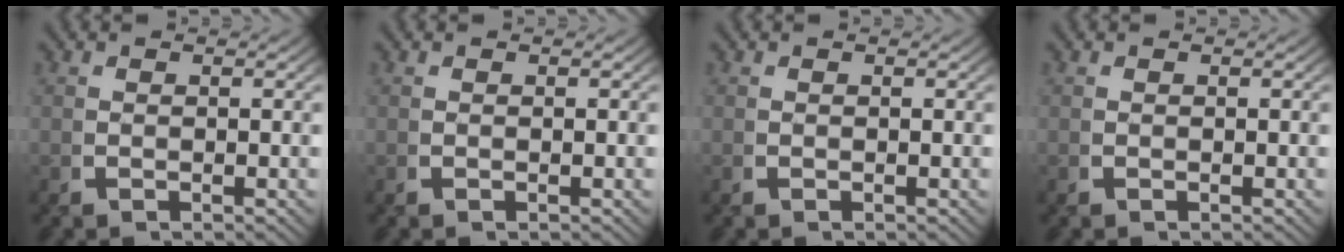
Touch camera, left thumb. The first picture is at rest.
{"total": 0.0}
{"total": 0.0}
{"total": 0.0}